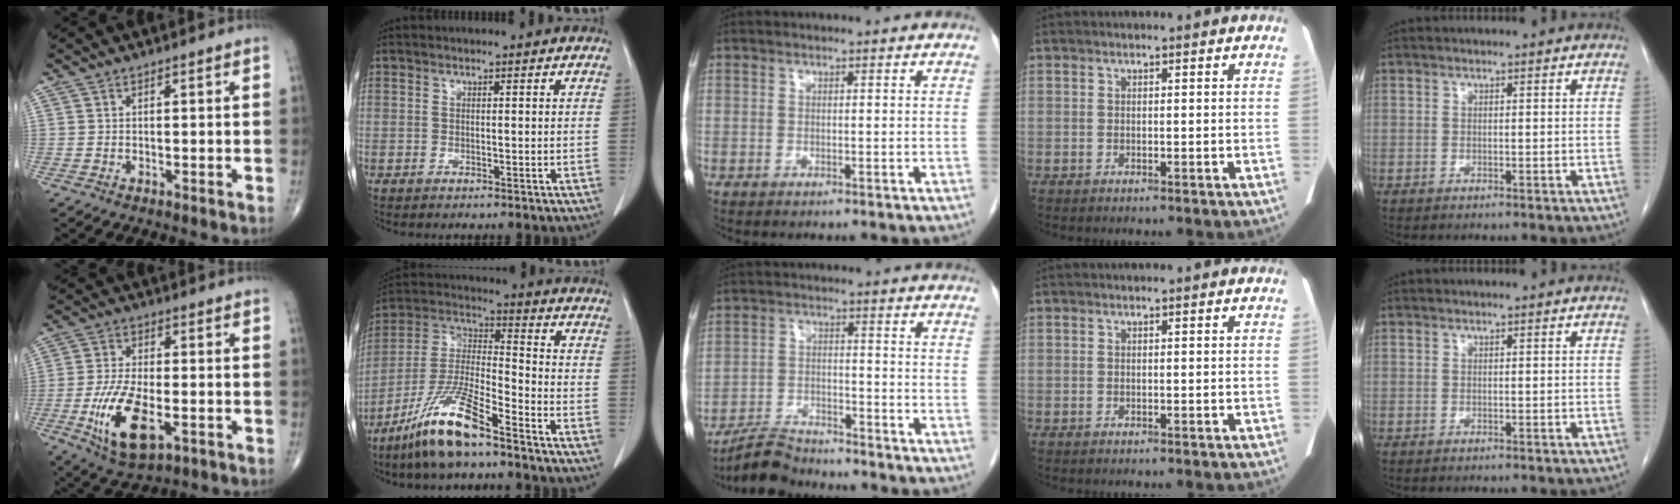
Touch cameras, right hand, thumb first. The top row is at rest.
{"thumb": {"total": 13.1, "force": [-4.0, 5.9, 11.0], "torque": [-0.214, -0.002, -0.065]}, "index": {"total": 12.9, "force": [-9.2, 1.6, 8.9], "torque": [-0.193, -0.014, -0.178]}, "middle": {"total": 6.2, "force": [-6.0, 1.1, 1.1], "torque": [-0.023, -0.011, -0.110]}}